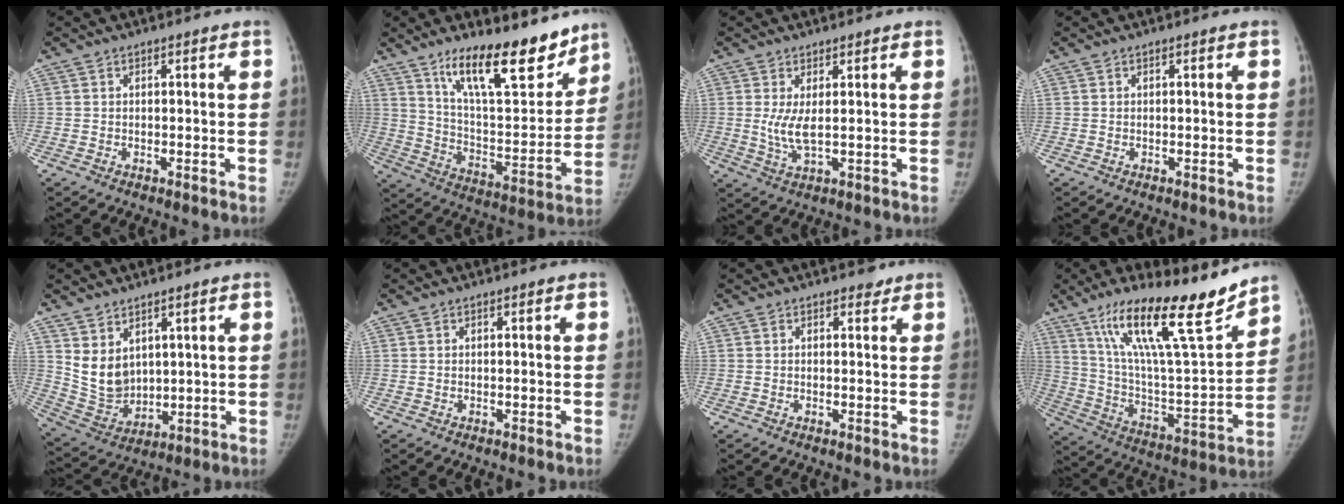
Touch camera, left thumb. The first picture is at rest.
{"total": 20.3, "force": [14.4, 6.4, 12.8], "torque": [-0.154, -0.093, 0.241]}
{"total": 4.2, "force": [0.5, 1.0, 4.0], "torque": [-0.091, -0.014, 0.014]}
{"total": 0.0}
{"total": 8.7, "force": [3.6, 6.2, 5.0], "torque": [-0.067, -0.028, 0.095]}
{"total": 0.0}
{"total": 1.2, "force": [0.9, 0.8, 0.2], "torque": [0.008, -0.006, 0.007]}
{"total": 24.4, "force": [17.0, 4.5, 17.0], "torque": [-0.260, -0.074, 0.296]}